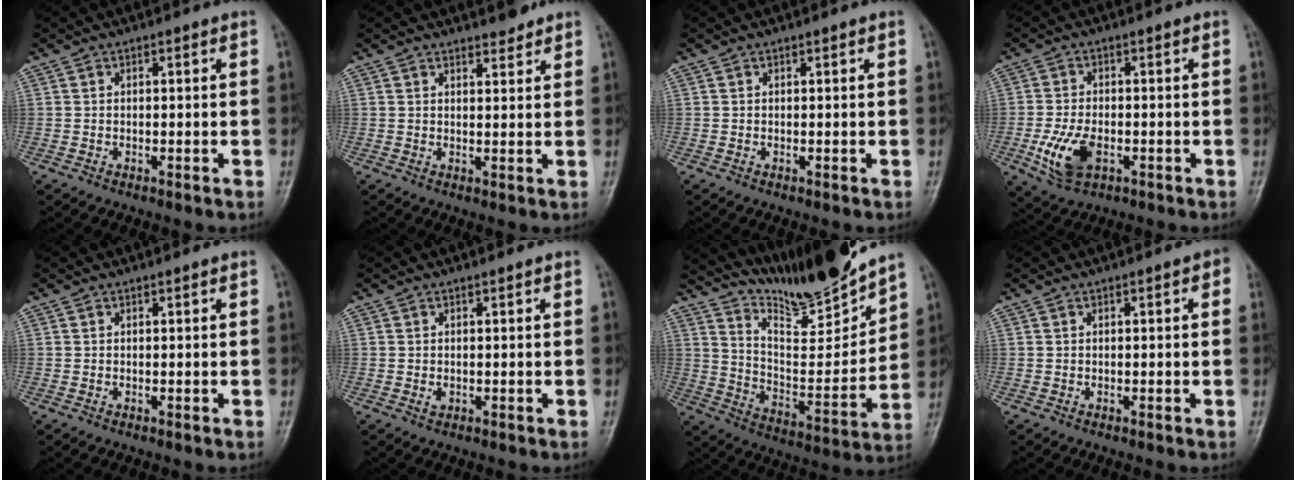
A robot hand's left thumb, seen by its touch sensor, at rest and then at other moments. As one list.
[{"total": 2.2, "force": [2.0, 0.6, 0.8], "torque": [-0.005, -0.015, 0.028]}, {"total": 0.0}, {"total": 7.5, "force": [-2.2, 4.3, 5.7], "torque": [-0.117, 0.001, -0.034]}, {"total": 0.0}, {"total": 0.9, "force": [0.2, 0.6, 0.7], "torque": [-0.009, 0.002, 0.007]}, {"total": 16.0, "force": [14.8, 1.4, 6.1], "torque": [-0.076, -0.103, 0.260]}, {"total": 1.5, "force": [0.4, 0.5, 1.4], "torque": [-0.014, 0.003, 0.001]}]